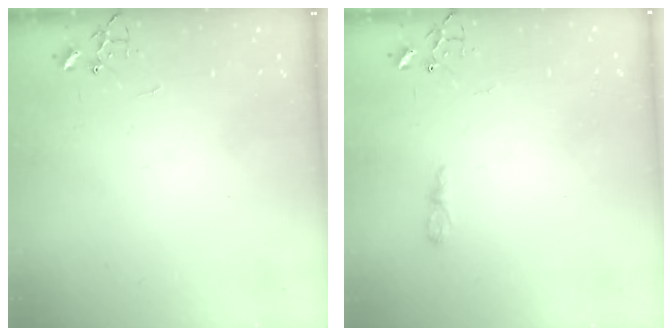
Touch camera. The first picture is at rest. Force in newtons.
{"total": 4.5, "press": 4.5, "slide": 0.5}